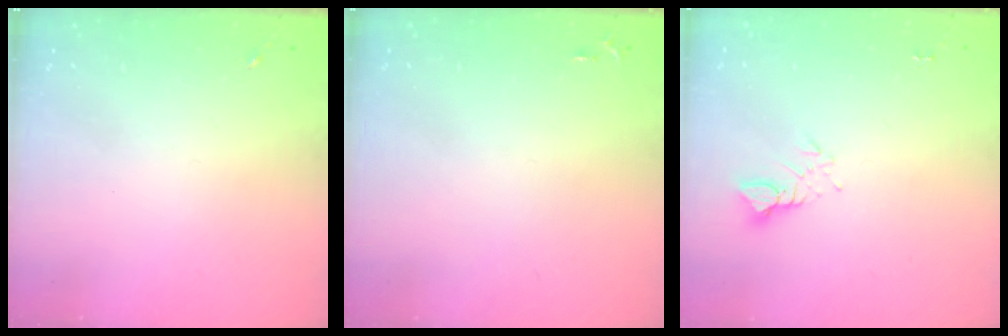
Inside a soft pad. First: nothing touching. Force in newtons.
{"total": 2.6, "press": 2.6, "slide": 0.3}
{"total": 3.1, "press": 3.1, "slide": 0.3}